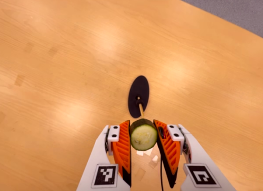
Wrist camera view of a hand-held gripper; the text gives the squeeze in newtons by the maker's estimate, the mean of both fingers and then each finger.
{"total": 10.5, "left": 9.5, "right": 11.5}